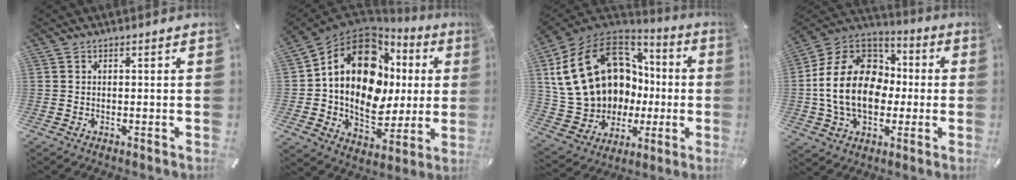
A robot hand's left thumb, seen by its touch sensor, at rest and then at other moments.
{"total": 20.3, "force": [4.1, 15.1, 12.9], "torque": [-0.222, -0.022, 0.072]}
{"total": 22.3, "force": [5.1, 18.0, 12.1], "torque": [-0.267, -0.034, 0.130]}
{"total": 19.2, "force": [-2.0, 14.8, 12.0], "torque": [-0.254, 0.022, -0.035]}